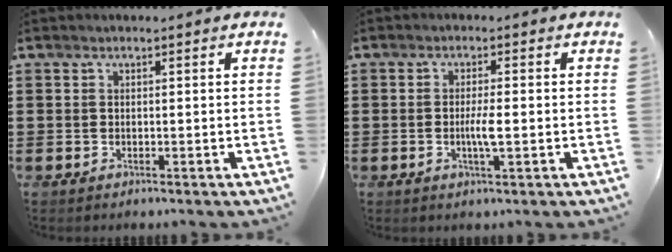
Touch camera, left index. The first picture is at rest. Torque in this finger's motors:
{"motor_torque": [0.16, 0.05, 0.28, 0.07]}